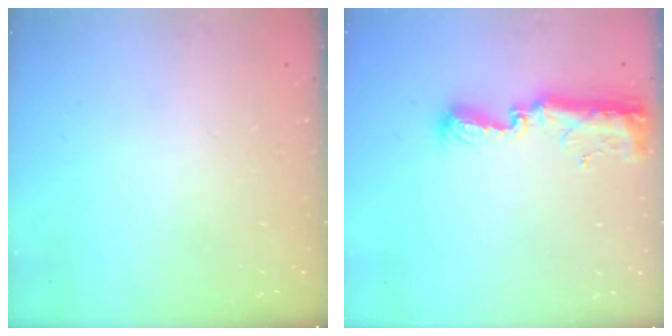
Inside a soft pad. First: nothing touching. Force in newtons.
{"total": 12.8, "press": 11.4, "slide": 5.9}